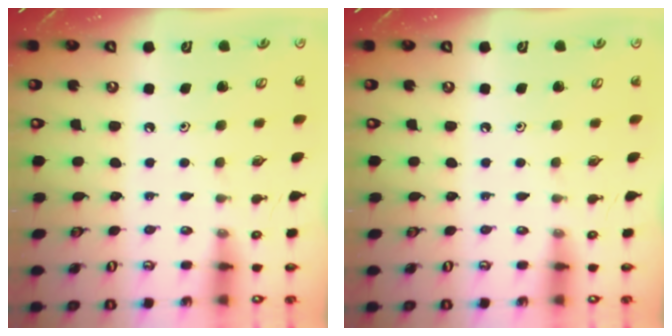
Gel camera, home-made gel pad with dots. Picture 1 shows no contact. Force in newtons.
{"total": 0.0}